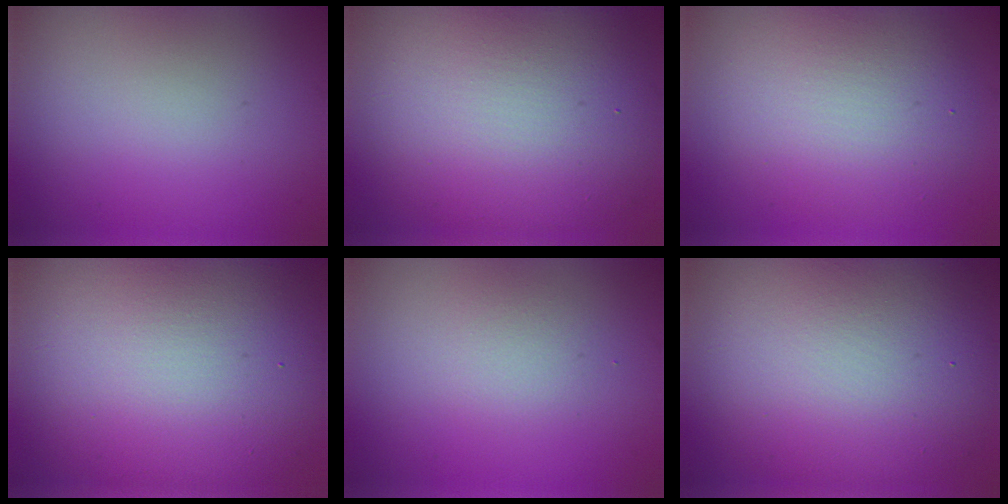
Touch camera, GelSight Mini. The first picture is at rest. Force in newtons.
{"total": 11.9, "press": 11.8, "slide": 0.5}
{"total": 5.9, "press": 5.9, "slide": 0.6}
{"total": 15.1, "press": 15.1, "slide": 1.4}
{"total": 1.5, "press": 1.5, "slide": 0.1}
{"total": 12.4, "press": 12.4, "slide": 0.9}